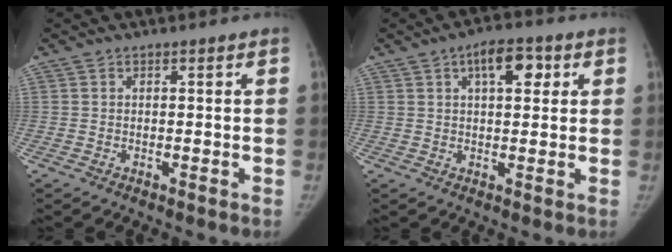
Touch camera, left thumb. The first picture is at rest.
{"total": 6.9, "force": [2.7, 3.2, 5.5], "torque": [-0.062, 0.001, 0.036]}